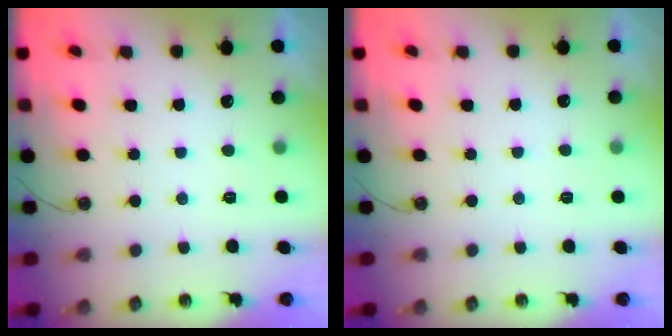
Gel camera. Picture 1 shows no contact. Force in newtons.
{"total": 1.4, "press": 1.3, "slide": 0.3}